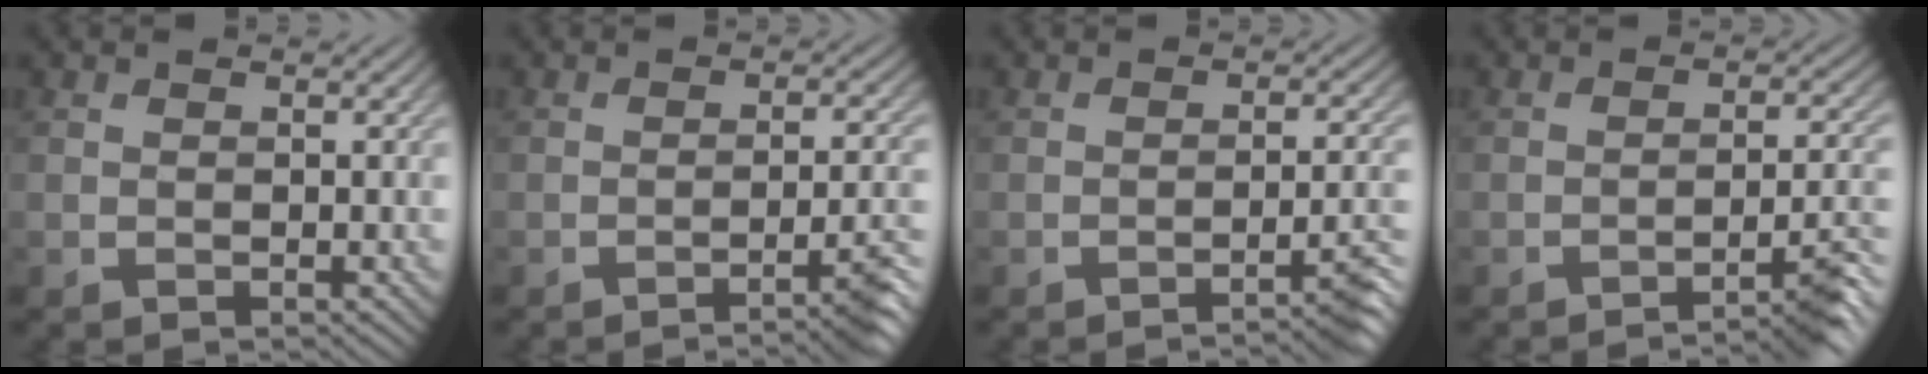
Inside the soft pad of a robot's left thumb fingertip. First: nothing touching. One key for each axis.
{"total": 5.7, "fx": -3.3, "fy": 0.7, "fz": 4.6, "tx": -0.060, "ty": 0.007, "tz": -0.054}
{"total": 4.9, "fx": -3.0, "fy": 0.5, "fz": 3.9, "tx": -0.048, "ty": 0.010, "tz": -0.053}
{"total": 6.5, "fx": -4.2, "fy": 0.7, "fz": 4.9, "tx": -0.063, "ty": 0.011, "tz": -0.069}